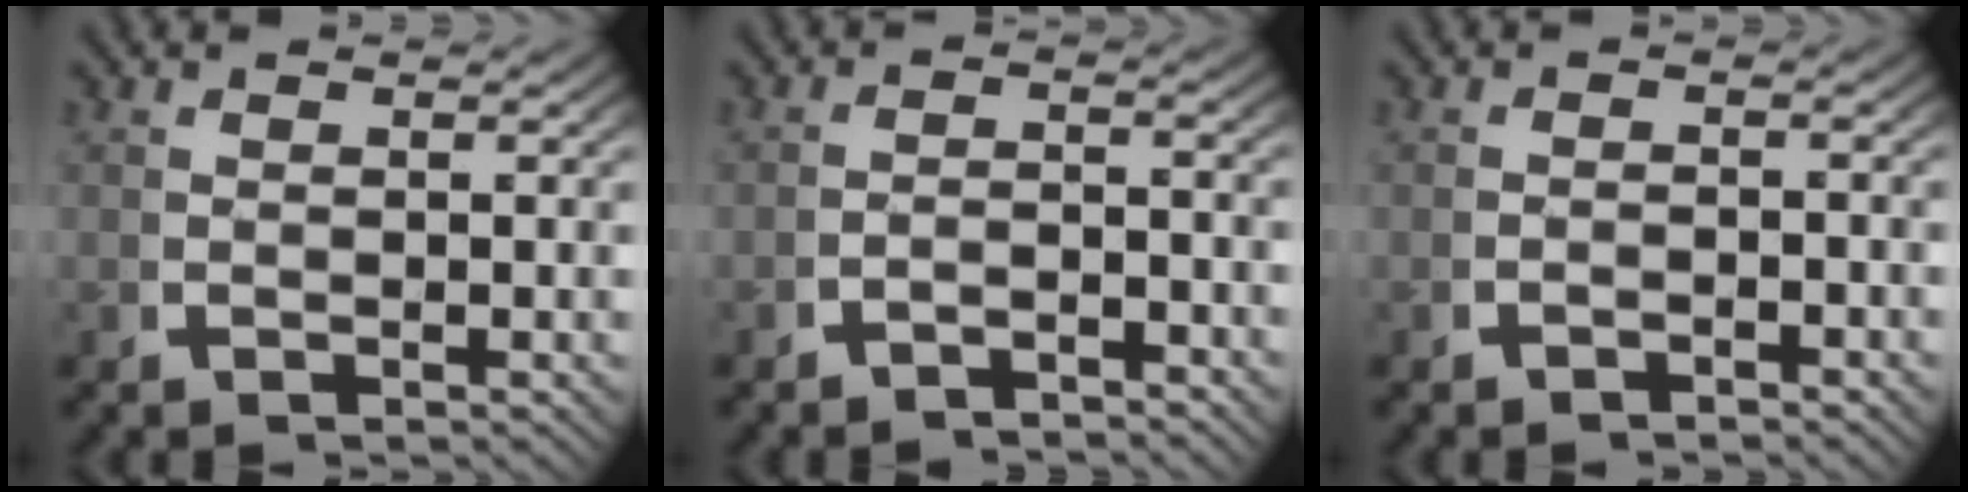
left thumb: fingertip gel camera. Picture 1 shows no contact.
{"total": 2.5, "force": [-2.4, 0.4, 0.4], "torque": [-0.003, -0.006, -0.041]}
{"total": 1.3, "force": [-1.3, 0.2, 0.2], "torque": [-0.002, -0.003, -0.021]}